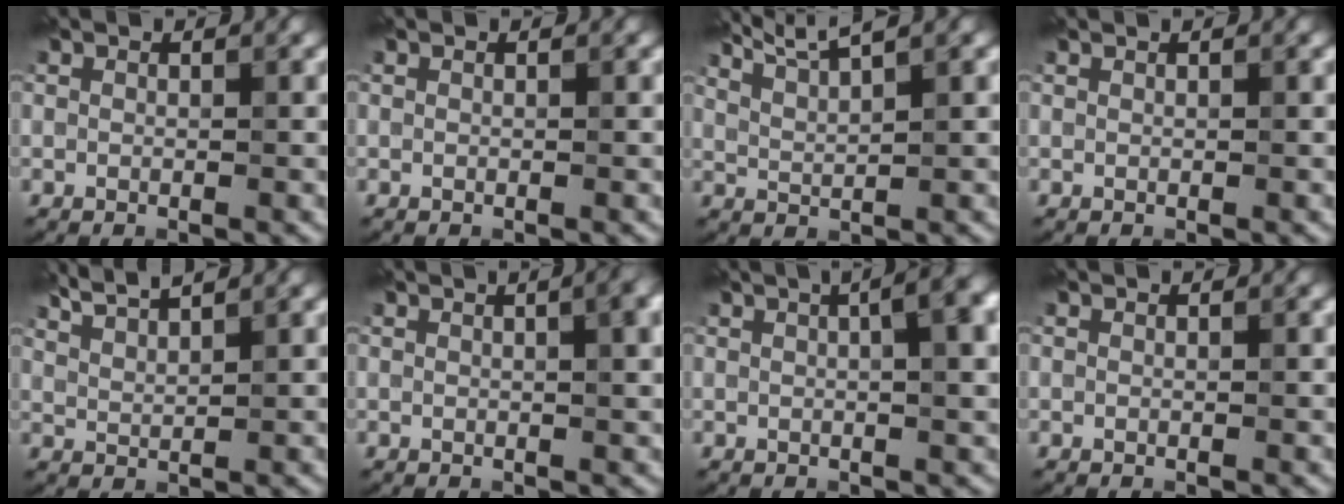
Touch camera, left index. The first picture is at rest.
{"total": 0.0}
{"total": 4.7, "force": [3.9, 0.8, 2.5], "torque": [-0.040, 0.014, 0.055]}
{"total": 0.0}
{"total": 3.2, "force": [2.9, 0.4, 1.4], "torque": [-0.022, 0.010, 0.053]}
{"total": 4.9, "force": [1.5, 1.9, 4.2], "torque": [-0.026, 0.021, 0.007]}
{"total": 7.5, "force": [2.0, 2.6, 6.7], "torque": [-0.057, 0.027, 0.017]}
{"total": 0.0}